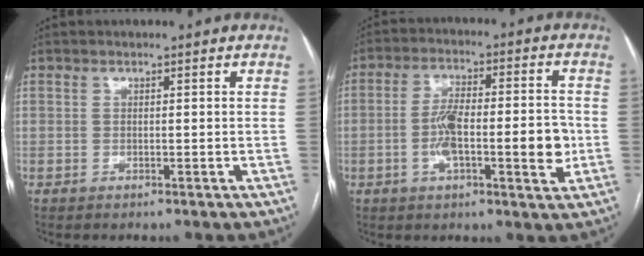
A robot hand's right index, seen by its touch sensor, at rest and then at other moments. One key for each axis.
{"total": 11.5, "fx": -2.0, "fy": 3.1, "fz": 10.9, "tx": -0.182, "ty": 0.017, "tz": -0.027}